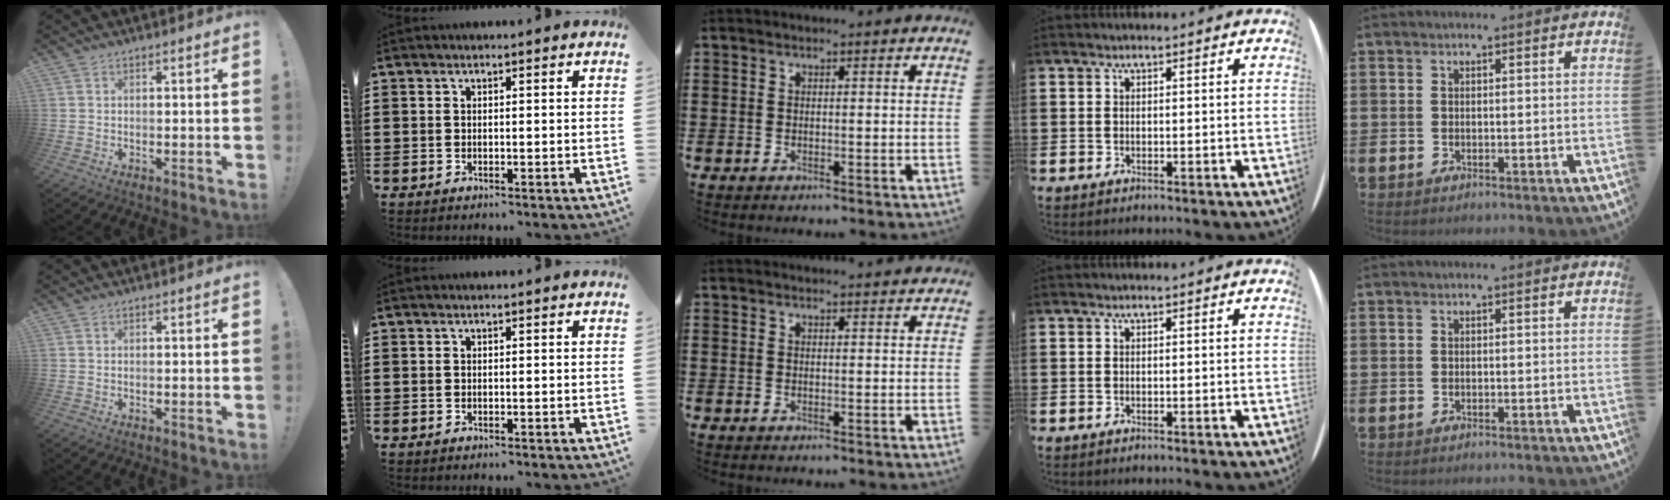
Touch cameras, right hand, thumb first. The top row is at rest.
{"middle": {"total": 1.3, "force": [1.3, 0.0, 0.1], "torque": [0.004, -0.005, 0.024]}}